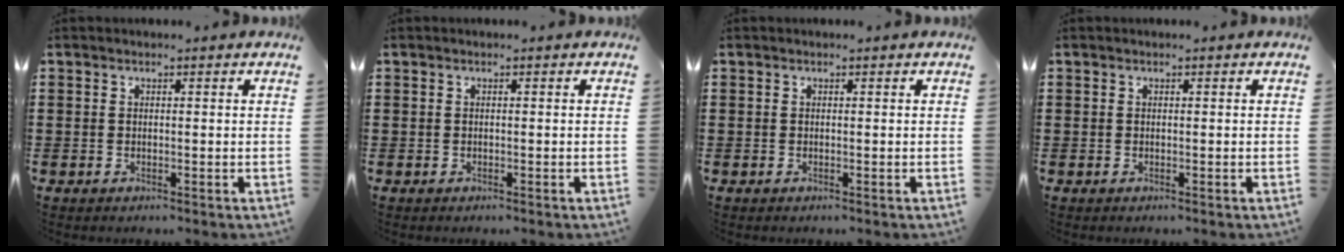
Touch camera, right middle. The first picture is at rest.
{"total": 0.0}
{"total": 0.0}
{"total": 0.0}